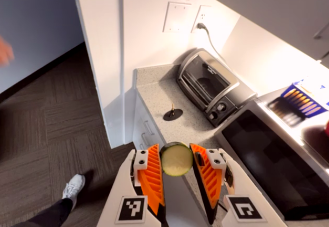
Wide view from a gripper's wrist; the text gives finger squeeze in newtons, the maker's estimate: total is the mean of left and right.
{"total": 9.1, "left": 8.5, "right": 9.7}